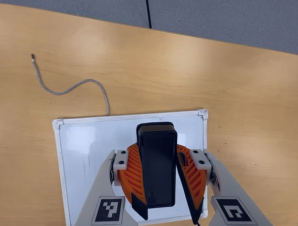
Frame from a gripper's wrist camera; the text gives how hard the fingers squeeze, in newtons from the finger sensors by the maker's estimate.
{"total": 9.1, "left": 9.6, "right": 8.7}